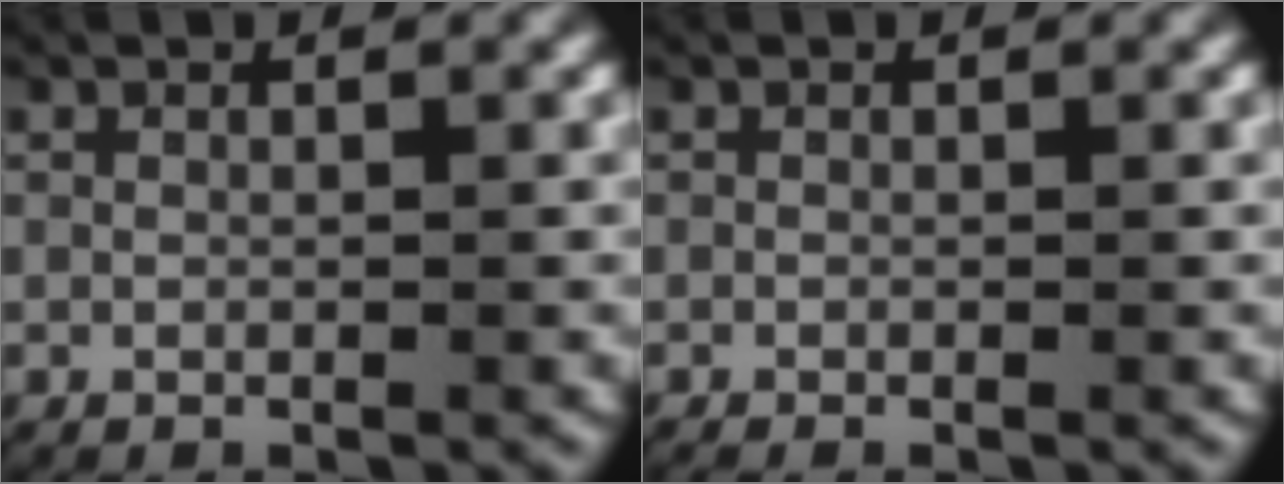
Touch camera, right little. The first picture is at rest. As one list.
[{"total": 0.8, "force": [-0.6, 0.2, 0.4], "torque": [-0.008, -0.005, -0.009]}]